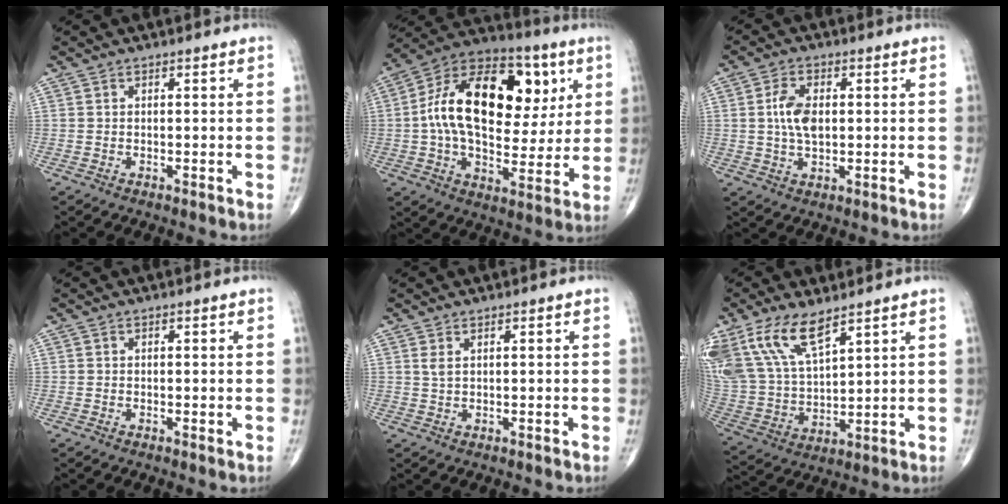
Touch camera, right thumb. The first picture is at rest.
{"total": 25.1, "force": [5.2, 14.7, 19.7], "torque": [-0.304, 0.013, 0.075]}
{"total": 6.4, "force": [0.7, 3.5, 5.4], "torque": [-0.107, 0.001, 0.012]}
{"total": 0.0}
{"total": 1.4, "force": [0.7, 0.3, 1.1], "torque": [-0.028, 0.002, 0.020]}
{"total": 16.2, "force": [9.7, 6.8, 11.0], "torque": [-0.227, -0.033, 0.204]}